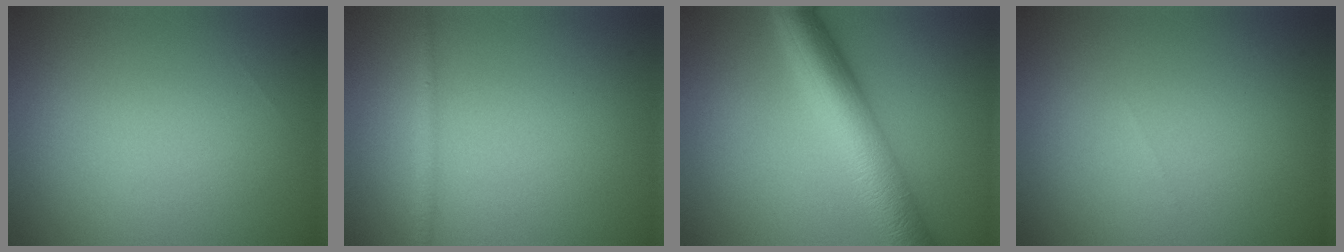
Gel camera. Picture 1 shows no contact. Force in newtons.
{"total": 0.9, "press": 0.9, "slide": 0.1}
{"total": 8.1, "press": 8.1, "slide": 0.1}
{"total": 0.0}